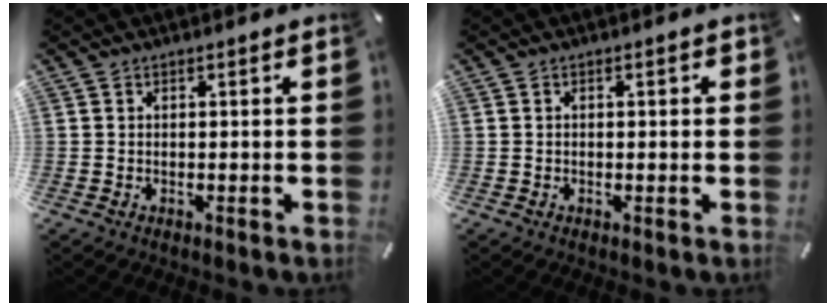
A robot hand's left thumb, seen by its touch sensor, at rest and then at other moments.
{"total": 1.0, "force": [-0.1, 0.5, 0.8], "torque": [-0.015, 0.002, -0.003]}